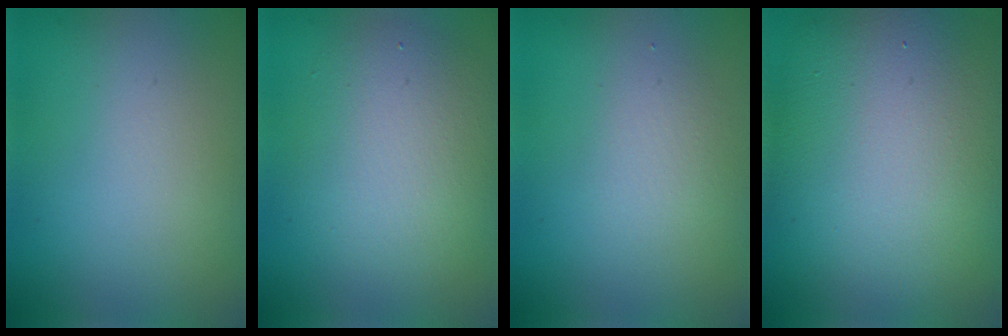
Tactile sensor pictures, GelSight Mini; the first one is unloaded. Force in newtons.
{"total": 5.1, "press": 5.1, "slide": 0.3}
{"total": 1.4, "press": 1.4, "slide": 0.1}
{"total": 15.0, "press": 15.0, "slide": 0.5}